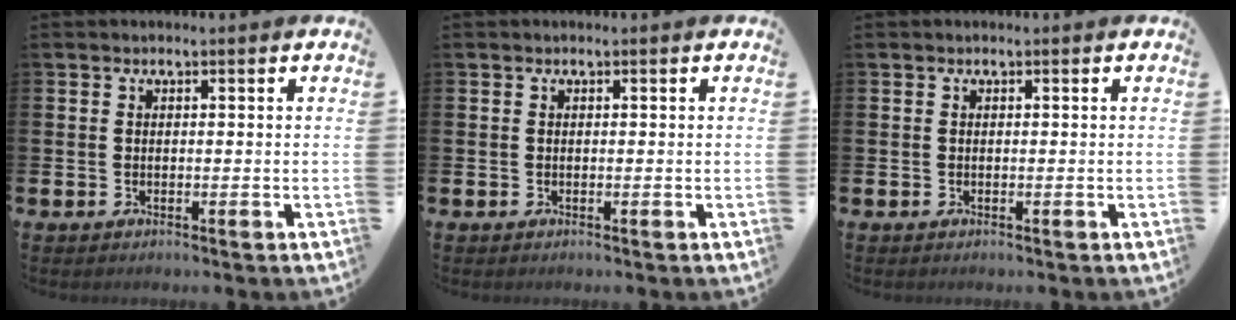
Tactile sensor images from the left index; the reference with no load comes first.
{"total": 0.0}
{"total": 0.0}